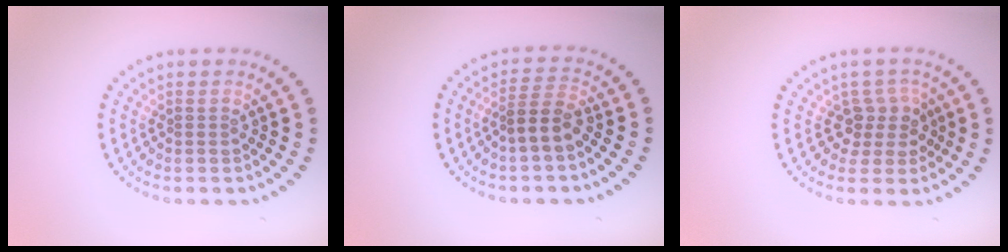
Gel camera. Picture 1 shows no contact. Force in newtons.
{"total": 2.3, "press": 1.9, "slide": 1.3}
{"total": 2.6, "press": 2.1, "slide": 1.6}